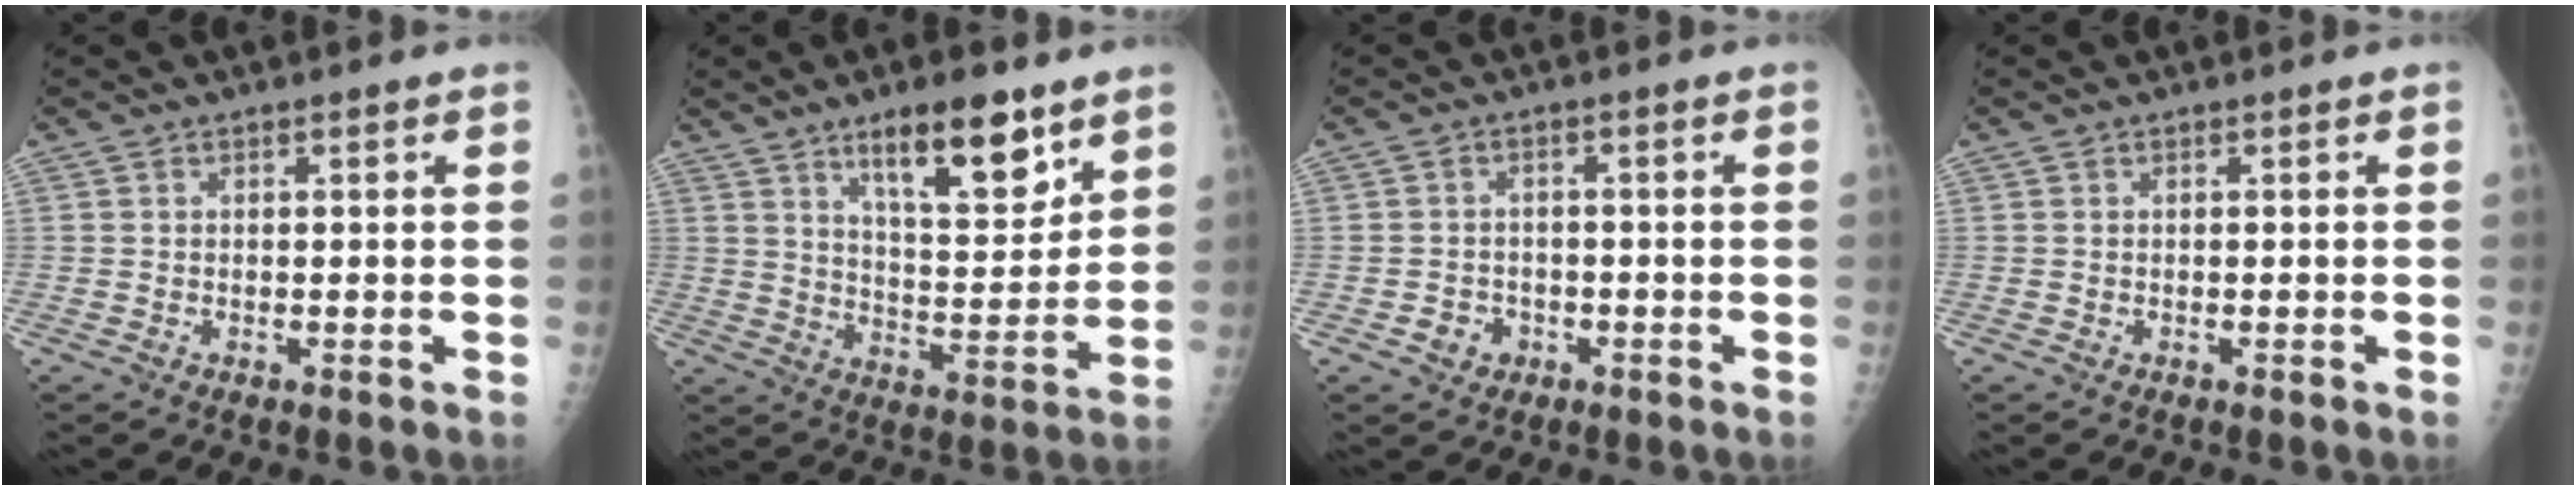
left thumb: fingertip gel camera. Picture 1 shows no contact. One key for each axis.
{"total": 13.8, "fx": 8.6, "fy": 4.5, "fz": 9.8, "tx": -0.124, "ty": -0.057, "tz": 0.142}
{"total": 3.3, "fx": -1.4, "fy": 2.8, "fz": 0.9, "tx": 0.002, "ty": 0.011, "tz": -0.020}
{"total": 0.0}